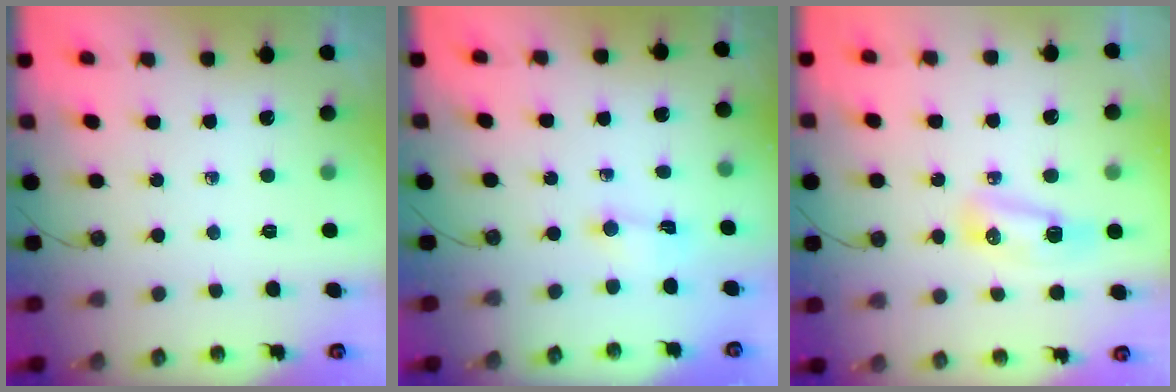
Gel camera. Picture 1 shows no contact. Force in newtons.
{"total": 0.5, "press": 0.5, "slide": 0.2}
{"total": 7.8, "press": 7.6, "slide": 1.8}